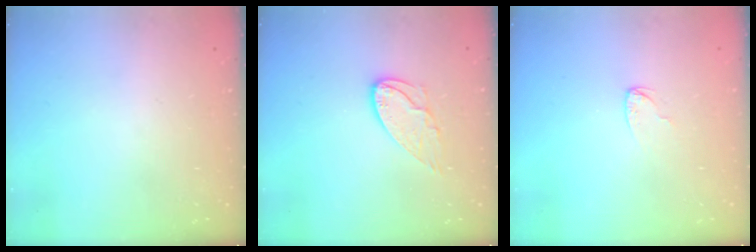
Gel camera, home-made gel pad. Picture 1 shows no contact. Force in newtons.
{"total": 8.5, "press": 8.5, "slide": 0.5}
{"total": 2.6, "press": 2.6, "slide": 0.3}